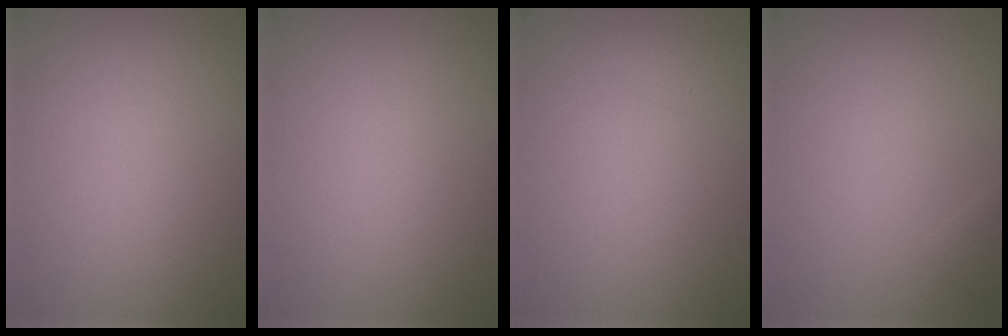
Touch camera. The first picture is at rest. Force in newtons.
{"total": 0.0}
{"total": 0.5, "press": 0.5, "slide": 0.0}
{"total": 0.6, "press": 0.6, "slide": 0.1}